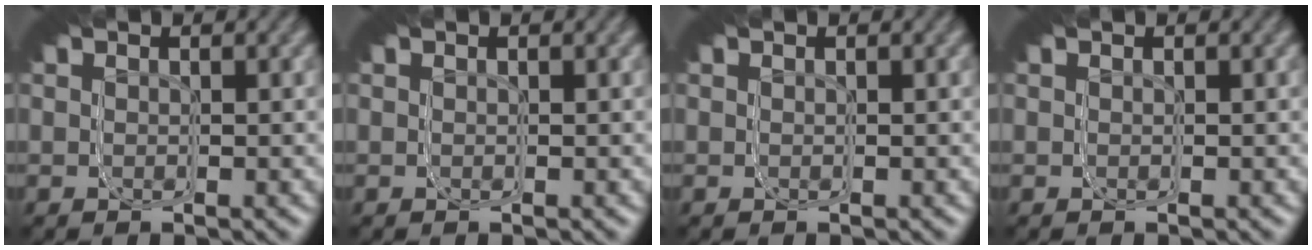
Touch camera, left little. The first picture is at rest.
{"total": 0.0}
{"total": 0.0}
{"total": 0.0}